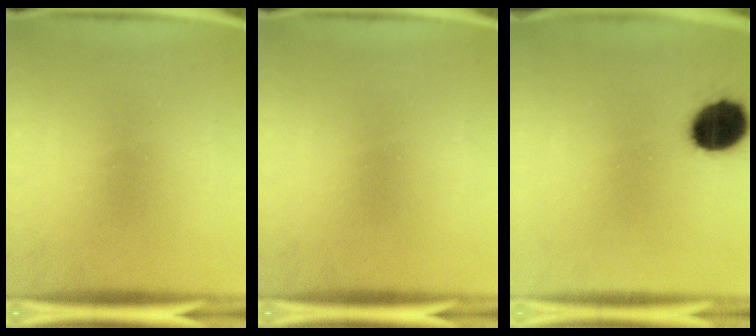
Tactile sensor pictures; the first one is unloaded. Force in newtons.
{"total": 0.0}
{"total": 13.3}